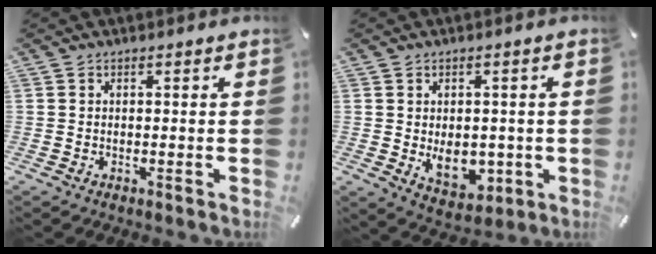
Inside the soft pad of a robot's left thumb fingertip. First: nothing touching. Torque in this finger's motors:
{"motor_torque": [0.50, 1.82, 0.35, -0.15, 0.20]}